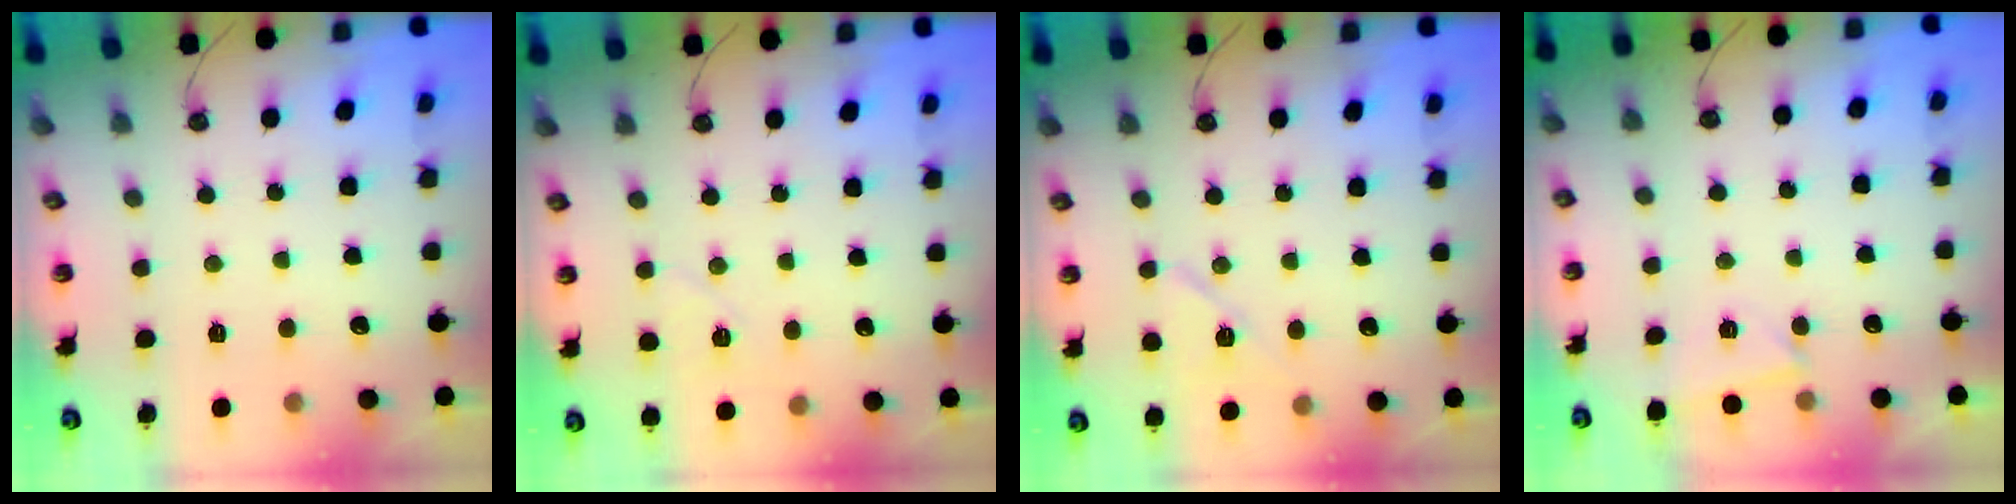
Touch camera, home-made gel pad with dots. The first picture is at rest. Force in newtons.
{"total": 5.7, "press": 5.1, "slide": 2.4}
{"total": 7.9, "press": 7.9, "slide": 1.0}
{"total": 2.6, "press": 2.5, "slide": 0.3}